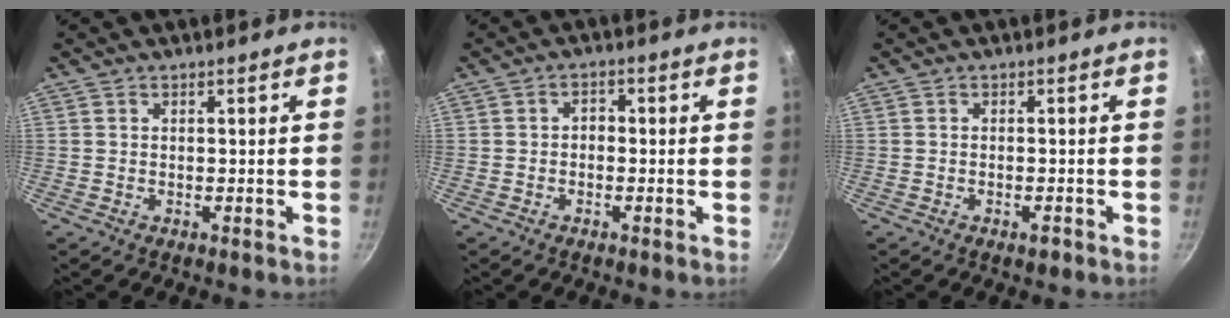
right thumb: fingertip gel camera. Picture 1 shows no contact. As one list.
[{"total": 1.8, "force": [-0.4, 1.3, 1.2], "torque": [-0.016, 0.009, -0.010]}, {"total": 1.4, "force": [-0.9, 0.5, 1.0], "torque": [-0.020, 0.005, -0.014]}]